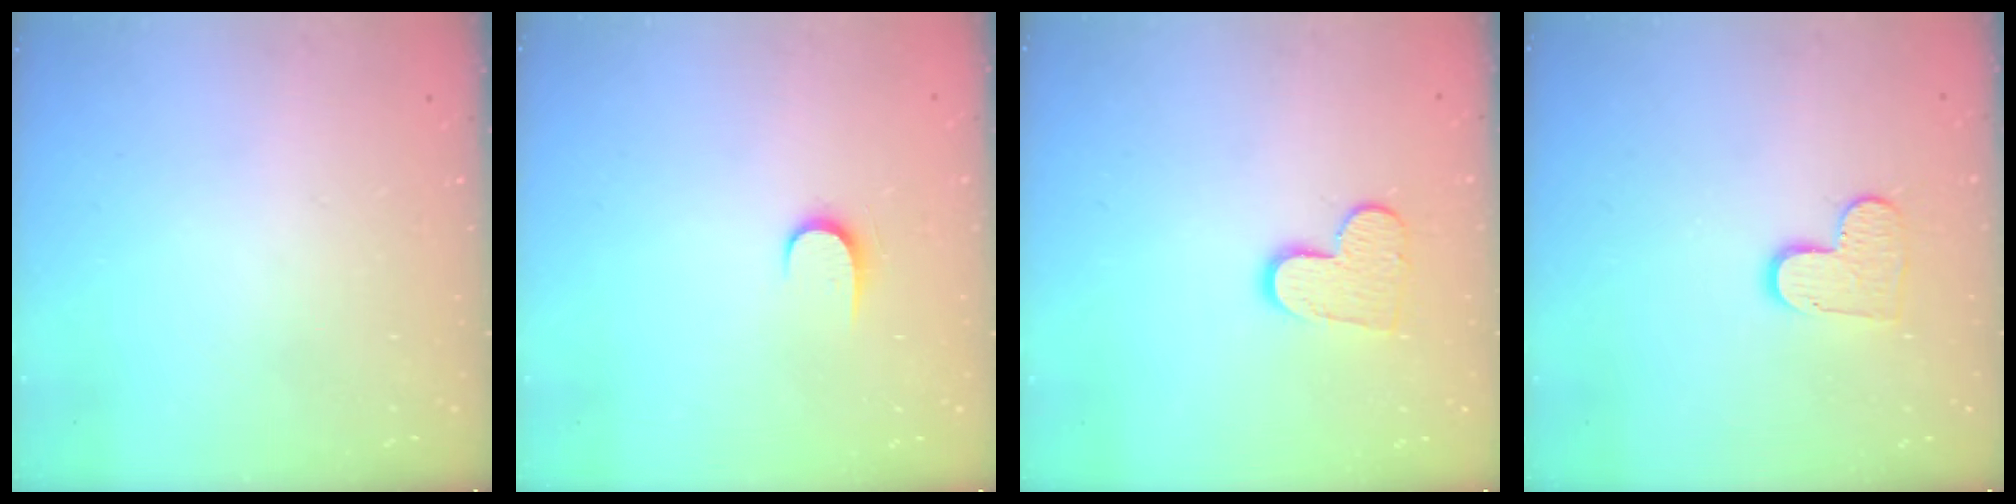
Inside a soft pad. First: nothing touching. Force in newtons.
{"total": 5.4, "press": 5.4, "slide": 0.7}
{"total": 10.0, "press": 10.0, "slide": 0.7}
{"total": 8.1, "press": 8.1, "slide": 0.1}